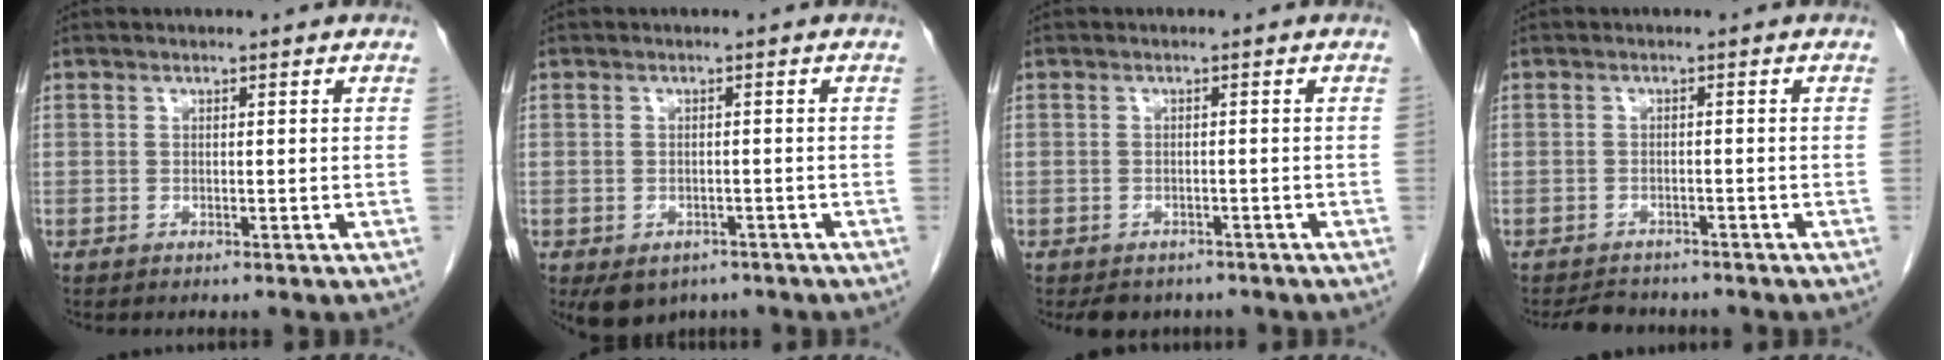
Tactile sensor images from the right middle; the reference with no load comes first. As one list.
[{"total": 5.6, "force": [-3.7, 3.7, 2.0], "torque": [-0.026, 0.002, -0.045]}, {"total": 4.5, "force": [-3.7, 2.4, 0.8], "torque": [-0.003, 0.004, -0.047]}, {"total": 4.1, "force": [-3.8, 1.5, 0.6], "torque": [-0.012, -0.007, -0.057]}]